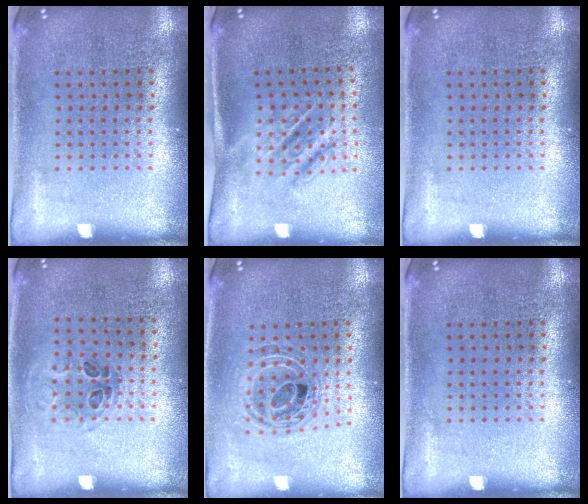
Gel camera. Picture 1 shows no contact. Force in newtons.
{"total": 1.8, "press": 1.2, "slide": 1.3}
{"total": 0.0}
{"total": 1.0, "press": 0.6, "slide": 0.7}
{"total": 0.9, "press": 0.9, "slide": 0.2}
{"total": 0.0}